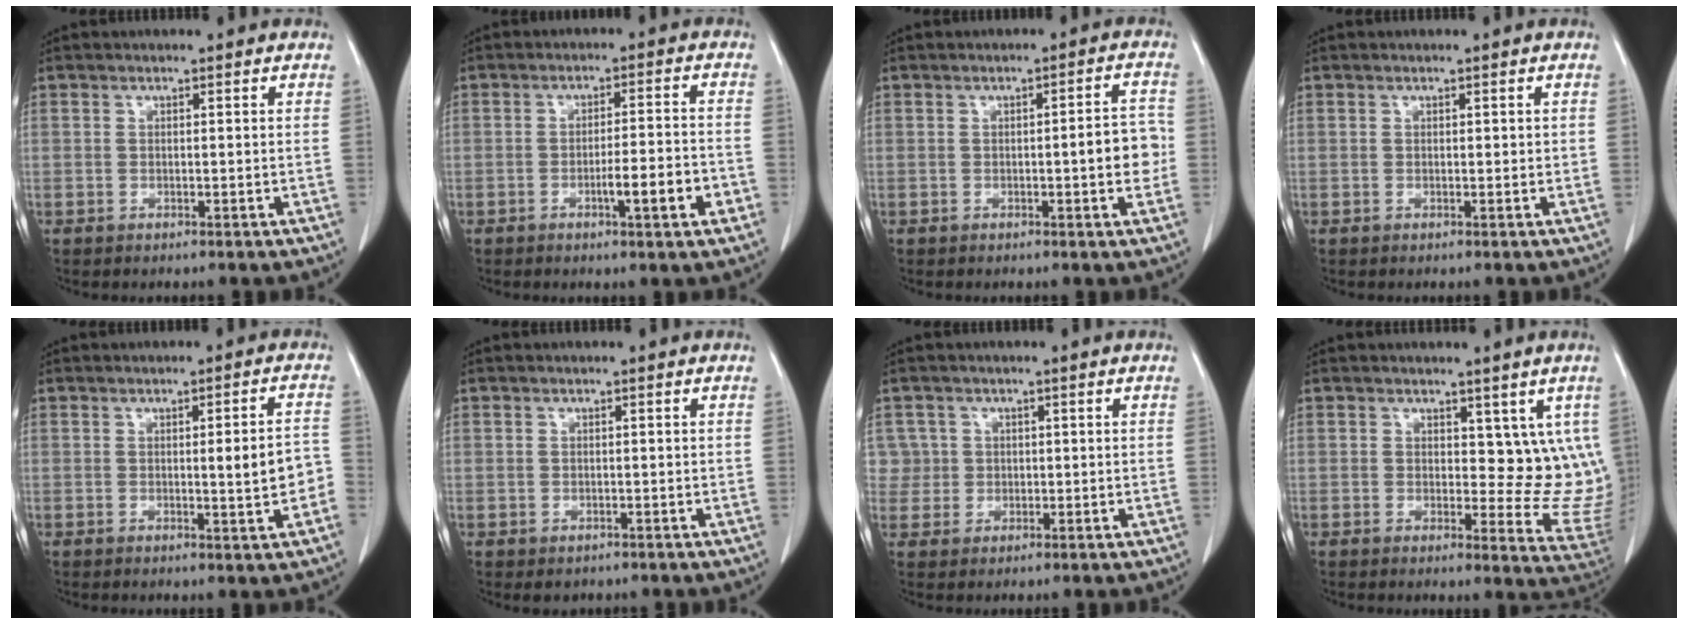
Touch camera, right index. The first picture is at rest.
{"total": 6.5, "force": [-2.6, 0.5, 6.0], "torque": [-0.087, 0.002, -0.036]}
{"total": 4.8, "force": [-0.7, 0.9, 4.7], "torque": [-0.058, 0.009, -0.010]}
{"total": 0.6, "force": [0.1, 0.3, 0.5], "torque": [-0.005, 0.002, 0.004]}
{"total": 5.3, "force": [-0.9, 0.6, 5.1], "torque": [-0.065, 0.006, -0.010]}
{"total": 1.4, "force": [-0.7, 1.2, 0.2], "torque": [-0.004, 0.003, -0.004]}
{"total": 3.6, "force": [0.9, 3.4, -0.4], "torque": [0.028, 0.008, 0.015]}
{"total": 8.4, "force": [3.7, 4.7, 5.9], "torque": [-0.049, -0.017, 0.048]}